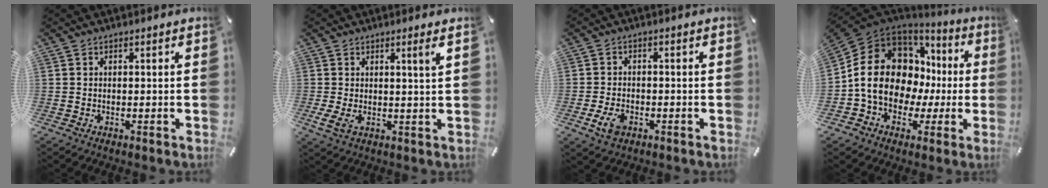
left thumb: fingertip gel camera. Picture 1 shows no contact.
{"total": 5.5, "force": [1.3, 0.9, 5.2], "torque": [-0.095, -0.010, 0.020]}
{"total": 4.6, "force": [-2.0, 3.0, 2.9], "torque": [-0.073, 0.001, -0.041]}
{"total": 17.6, "force": [0.2, 14.3, 10.2], "torque": [-0.203, -0.001, 0.008]}